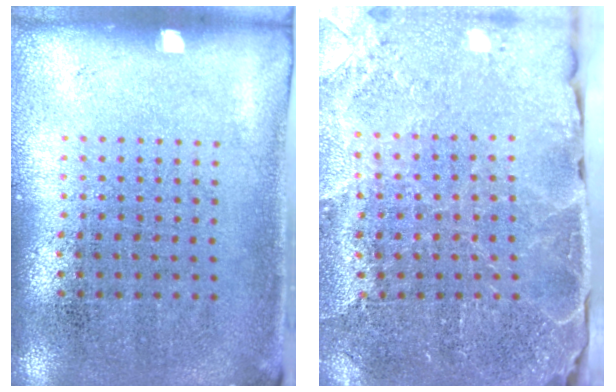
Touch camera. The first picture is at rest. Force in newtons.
{"total": 3.1, "press": 3.1, "slide": 0.4}